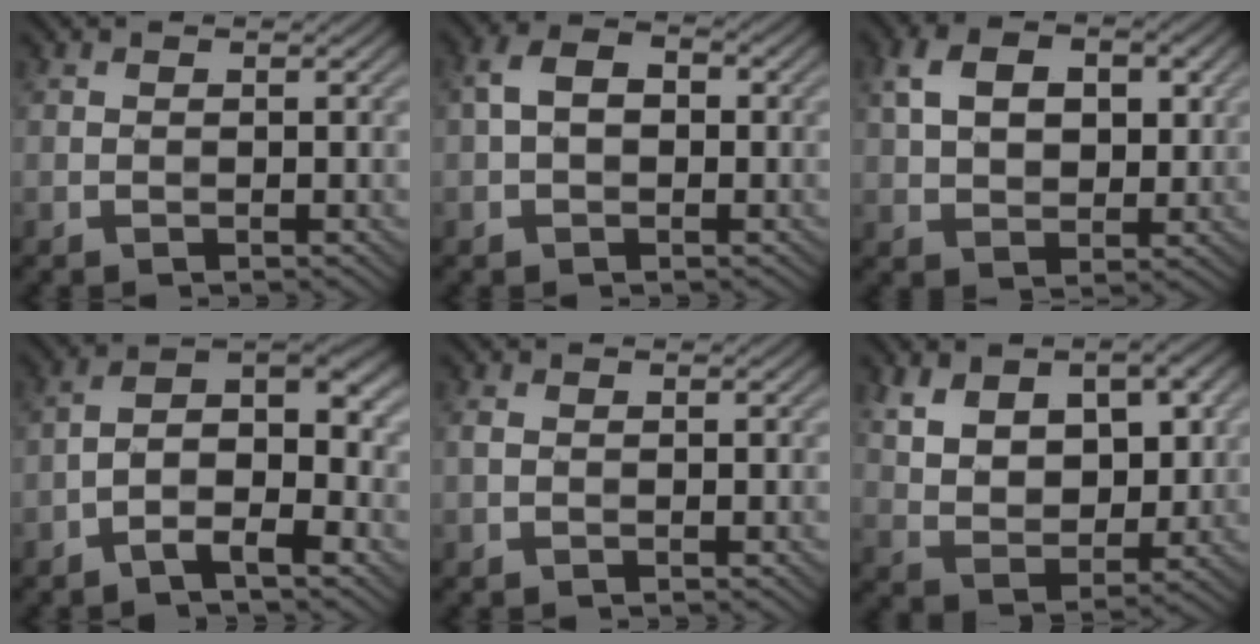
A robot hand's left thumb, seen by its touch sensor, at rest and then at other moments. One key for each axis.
{"total": 4.5, "fx": -0.1, "fy": 3.1, "fz": 3.2, "tx": -0.061, "ty": 0.006, "tz": -0.008}
{"total": 7.6, "fx": 2.1, "fy": 4.9, "fz": 5.4, "tx": -0.108, "ty": 0.006, "tz": 0.036}
{"total": 6.9, "fx": -3.1, "fy": 2.5, "fz": 5.7, "tx": -0.091, "ty": 0.012, "tz": -0.067}
{"total": 0.9, "fx": -0.1, "fy": 0.5, "fz": 0.7, "tx": -0.022, "ty": 0.002, "tz": -0.004}
{"total": 11.0, "fx": 3.7, "fy": 6.6, "fz": 8.0, "tx": -0.156, "ty": -0.006, "tz": 0.073}